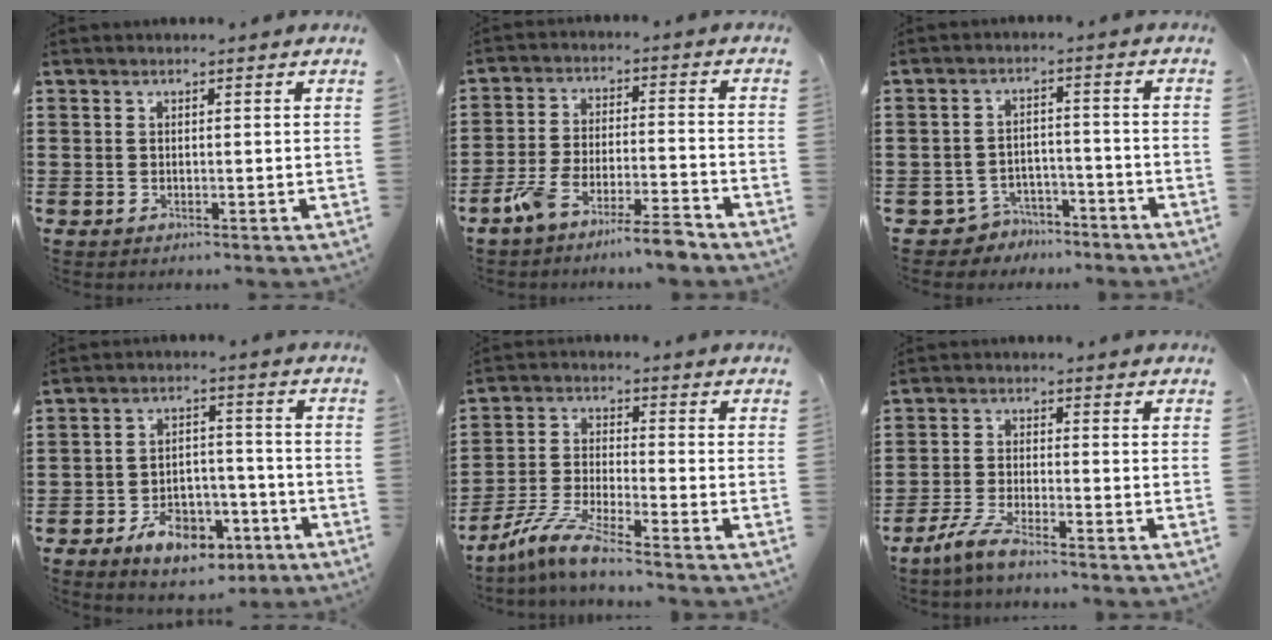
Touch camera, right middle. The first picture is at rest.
{"total": 7.4, "force": [-6.6, 0.1, 3.4], "torque": [-0.072, -0.003, -0.127]}
{"total": 4.1, "force": [-3.9, 1.3, 0.1], "torque": [-0.026, 0.003, -0.087]}
{"total": 7.9, "force": [-5.1, 4.4, 4.2], "torque": [-0.062, 0.023, -0.092]}
{"total": 7.2, "force": [-6.2, 0.2, 3.7], "torque": [-0.098, -0.013, -0.128]}
{"total": 4.4, "force": [-3.8, 0.2, 2.3], "torque": [-0.067, -0.010, -0.078]}